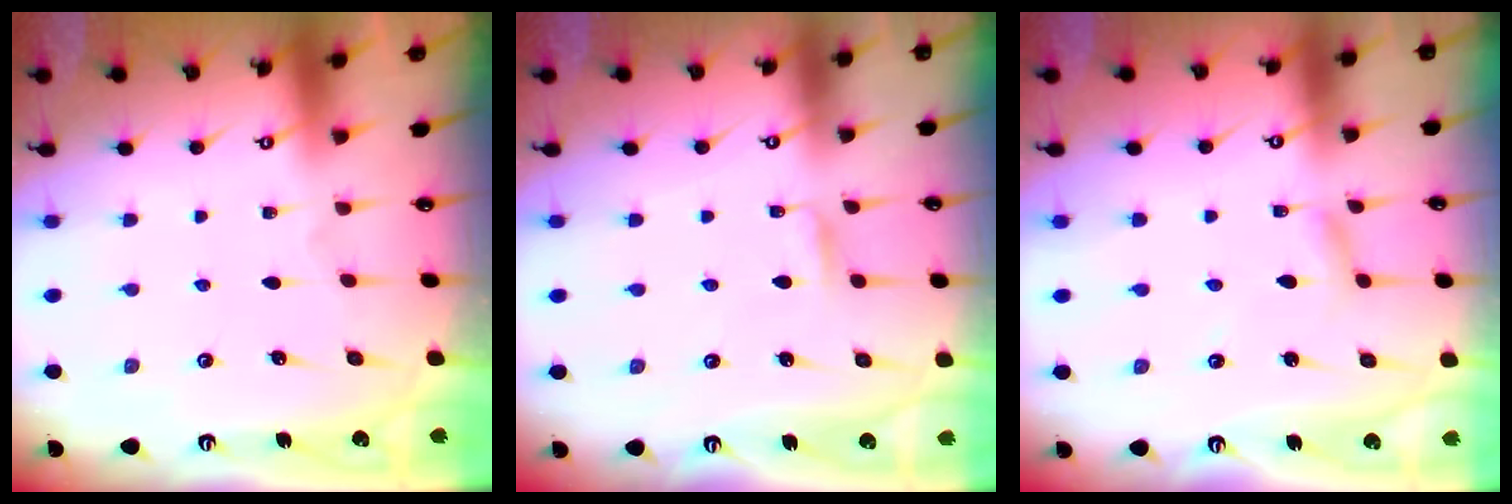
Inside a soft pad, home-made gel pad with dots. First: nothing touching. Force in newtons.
{"total": 1.3, "press": 1.3, "slide": 0.2}
{"total": 3.0, "press": 3.0, "slide": 0.4}